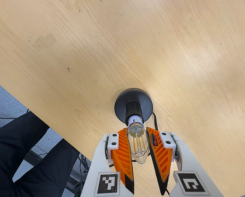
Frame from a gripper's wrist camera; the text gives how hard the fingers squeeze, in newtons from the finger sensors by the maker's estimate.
{"total": 12.8, "left": 11.7, "right": 13.9}